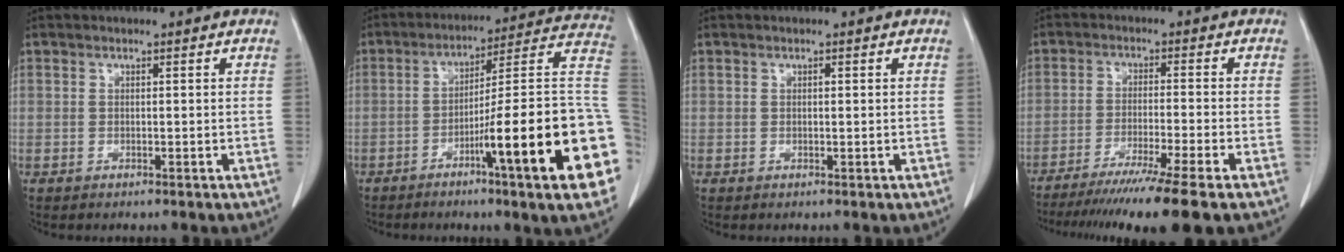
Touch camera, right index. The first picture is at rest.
{"total": 22.8, "force": [-6.6, 0.1, 21.8], "torque": [-0.218, 0.003, -0.104]}
{"total": 0.0}
{"total": 14.0, "force": [-10.8, -1.8, 8.7], "torque": [-0.124, -0.044, -0.169]}